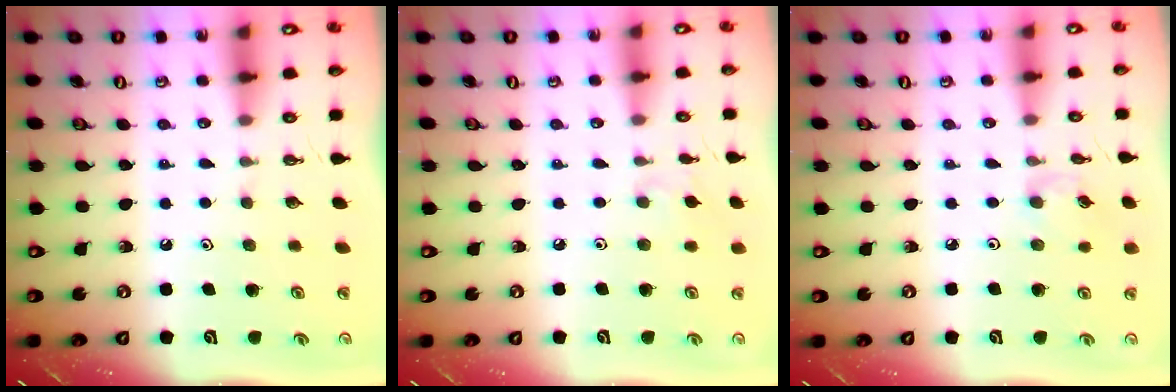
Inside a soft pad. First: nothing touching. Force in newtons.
{"total": 4.0, "press": 4.0, "slide": 0.6}
{"total": 2.7, "press": 2.6, "slide": 0.5}